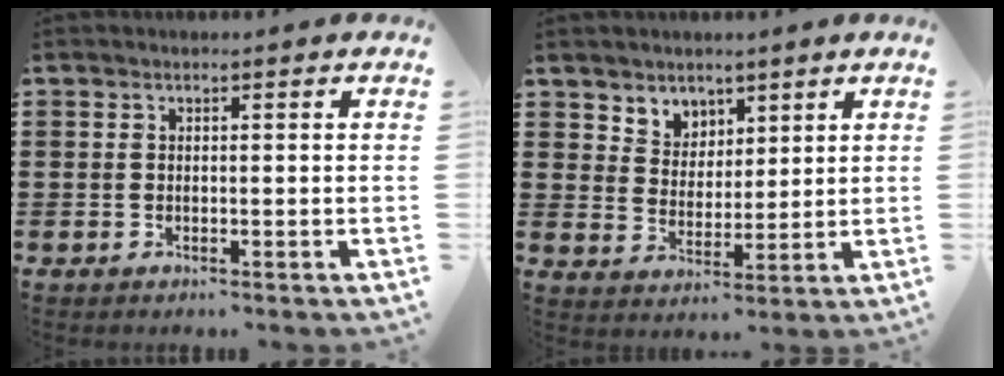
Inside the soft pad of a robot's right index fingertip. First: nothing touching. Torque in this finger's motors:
{"motor_torque": [0.56, 0.49, 0.04, 0.03]}